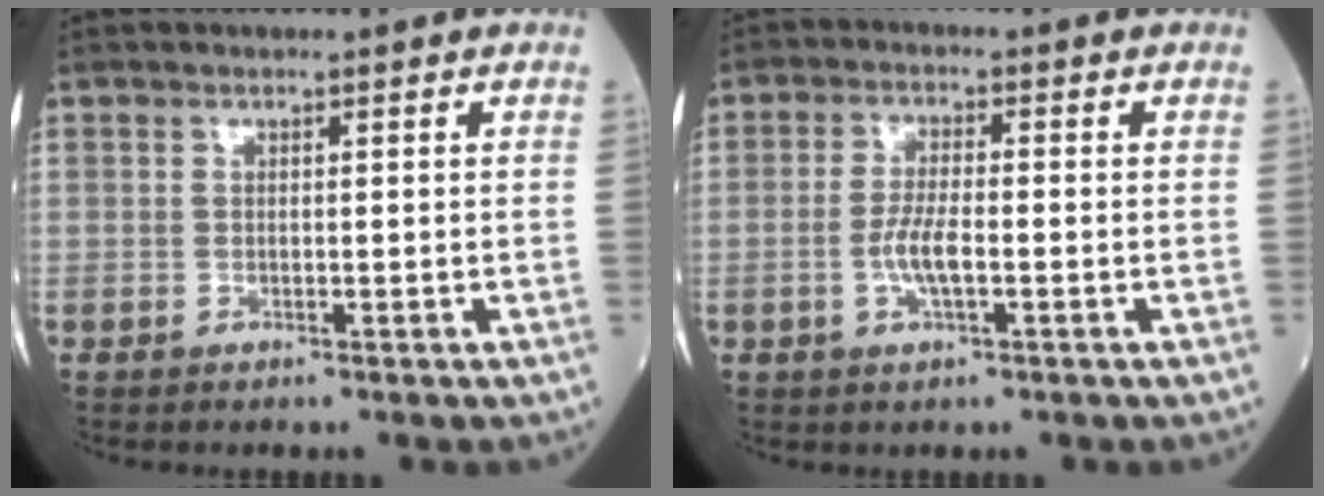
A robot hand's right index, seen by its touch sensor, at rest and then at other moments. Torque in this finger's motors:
{"motor_torque": [0.06, -0.05, 0.07, 0.03]}